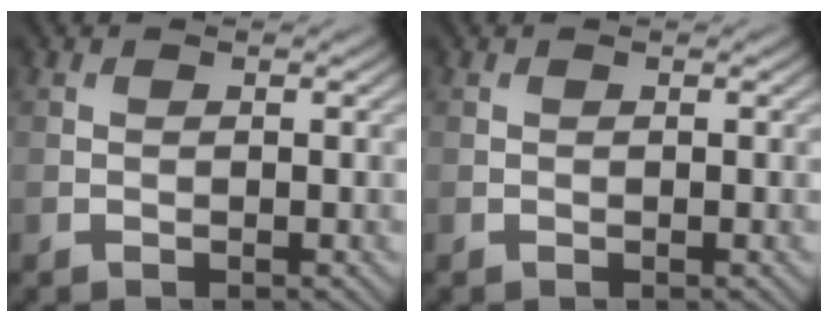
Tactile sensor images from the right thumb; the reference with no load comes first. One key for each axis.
{"total": 0.0}